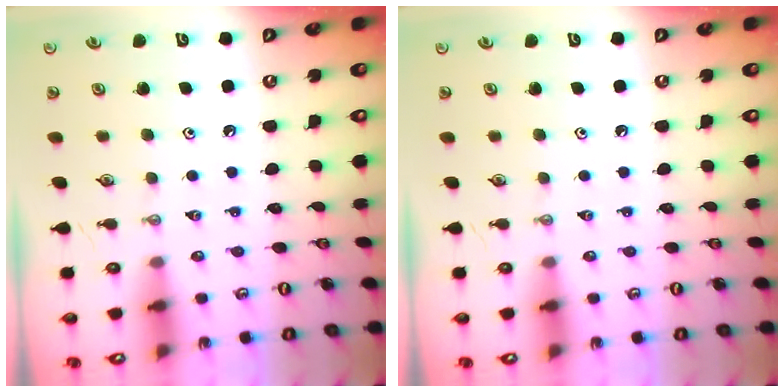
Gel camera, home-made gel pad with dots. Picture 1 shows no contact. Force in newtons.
{"total": 0.0}